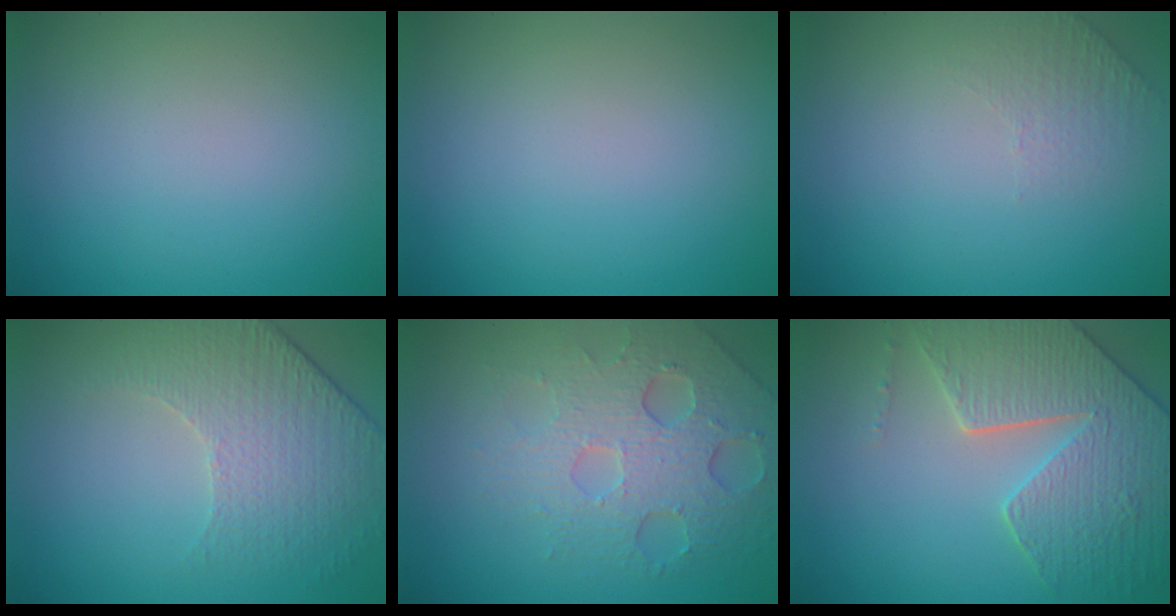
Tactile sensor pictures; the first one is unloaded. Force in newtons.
{"total": 0.0}
{"total": 1.2, "press": 0.7, "slide": 0.9}
{"total": 4.5, "press": 3.6, "slide": 2.7}
{"total": 6.2, "press": 4.7, "slide": 4.1}
{"total": 6.6, "press": 5.7, "slide": 3.4}